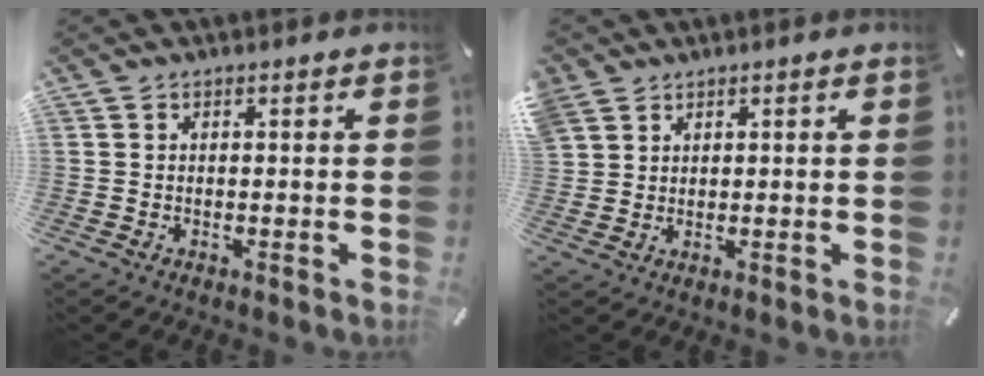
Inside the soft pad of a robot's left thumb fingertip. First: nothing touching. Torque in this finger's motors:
{"motor_torque": [0.37, 0.38, 0.73, -0.72, 0.34]}